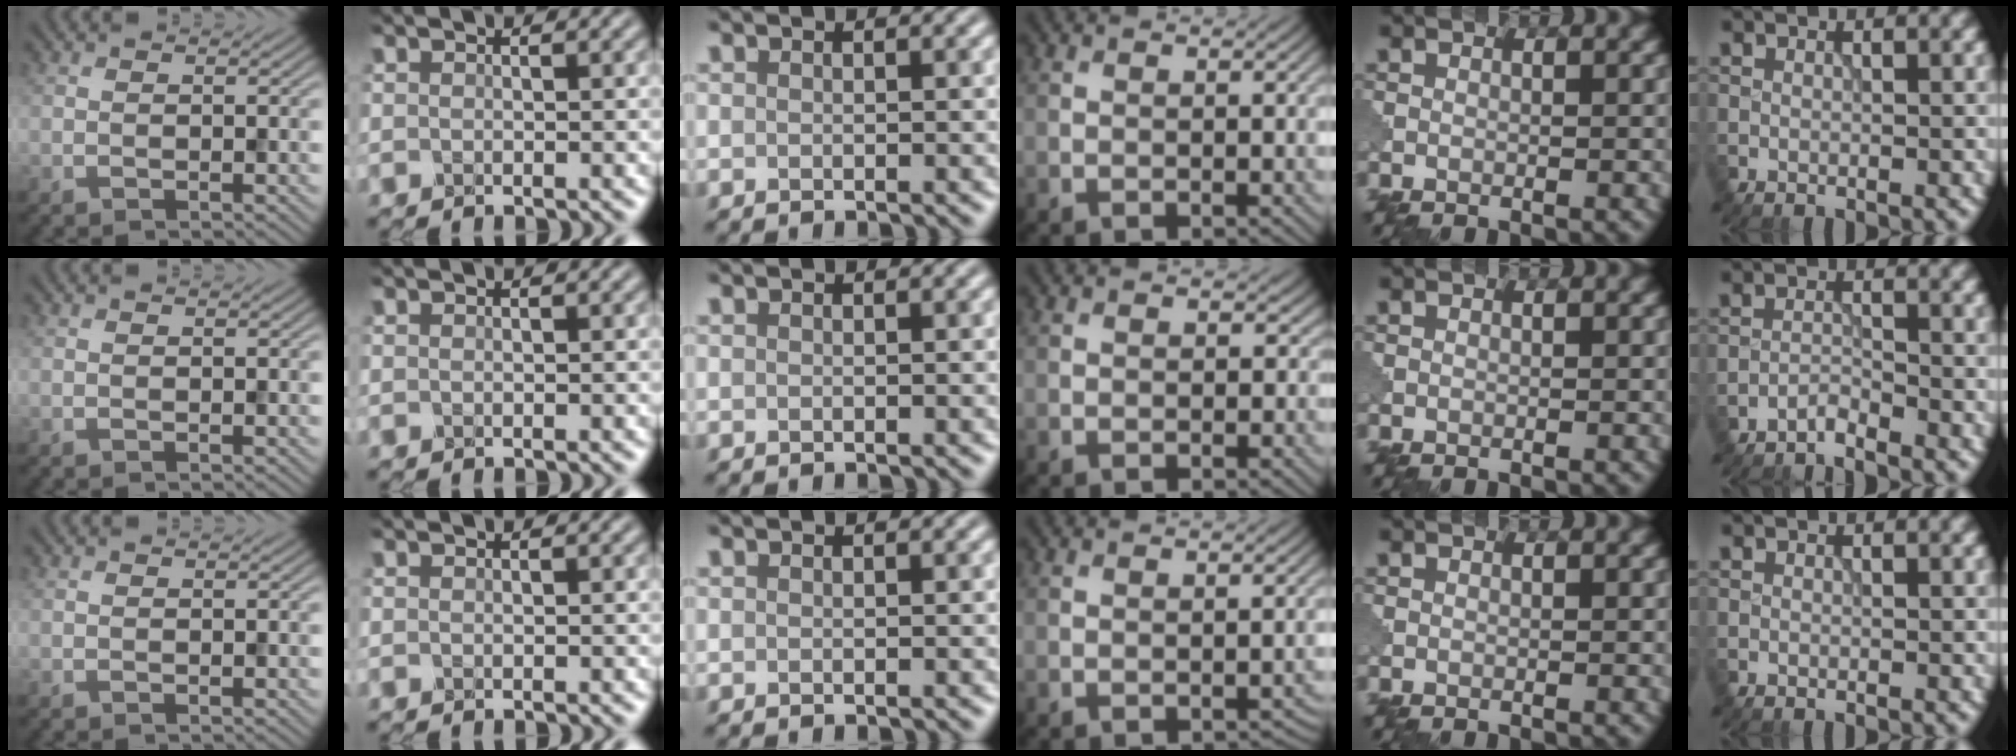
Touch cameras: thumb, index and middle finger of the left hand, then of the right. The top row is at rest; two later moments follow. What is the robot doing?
{"motion": "shake", "object": "medicine bottle"}